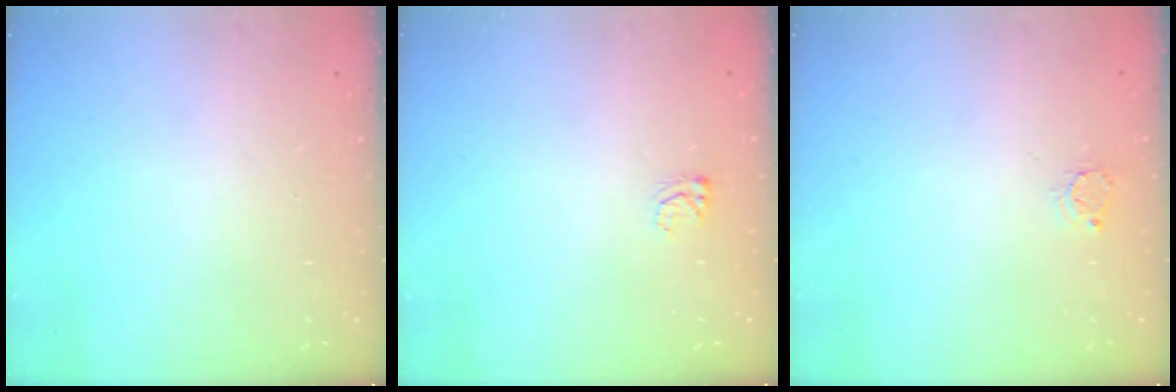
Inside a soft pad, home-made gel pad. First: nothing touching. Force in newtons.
{"total": 3.9, "press": 3.8, "slide": 0.6}
{"total": 3.2, "press": 3.2, "slide": 0.4}